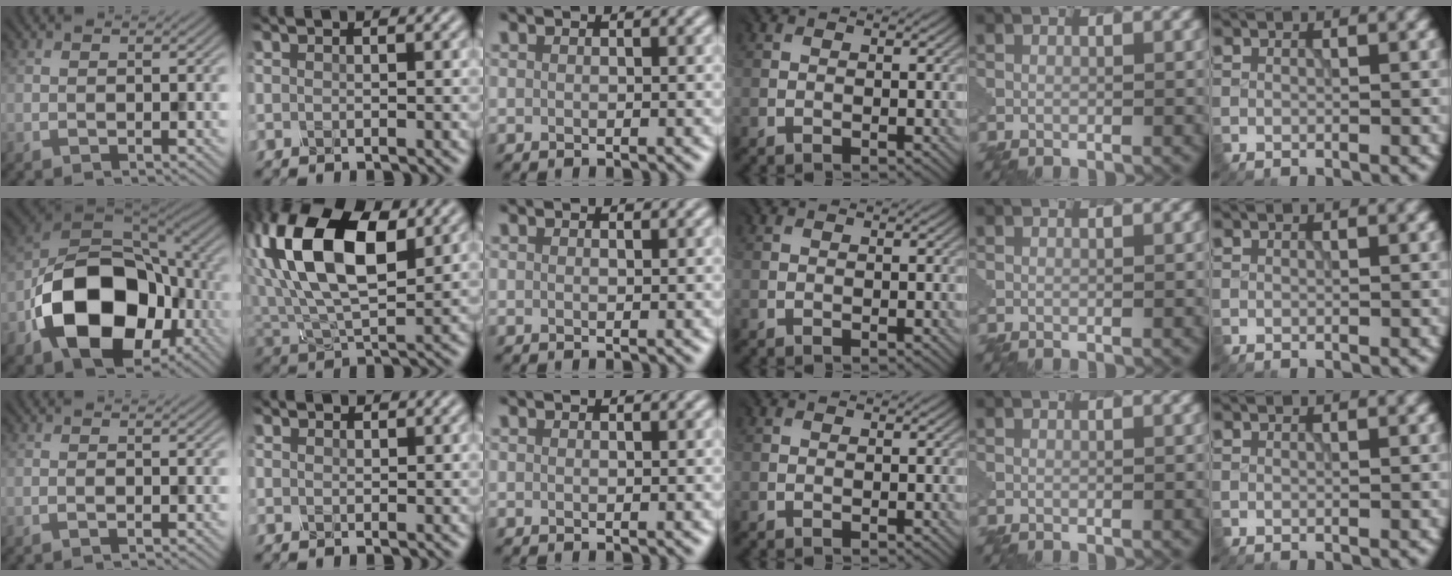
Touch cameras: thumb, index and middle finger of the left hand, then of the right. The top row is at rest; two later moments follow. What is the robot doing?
{"motion": "dispense", "object": "toothpaste"}